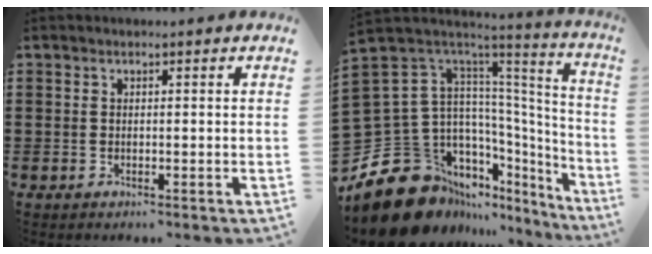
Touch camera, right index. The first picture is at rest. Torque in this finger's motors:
{"motor_torque": [-0.20, 0.26, 0.05, -0.21]}